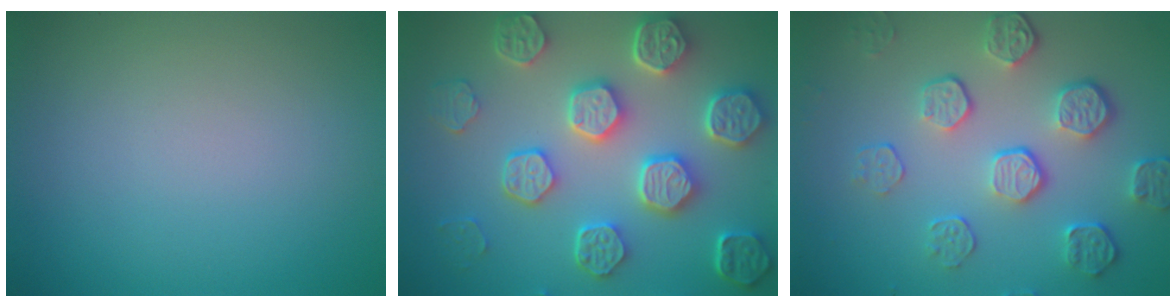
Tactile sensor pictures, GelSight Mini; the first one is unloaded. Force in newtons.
{"total": 8.0, "press": 6.4, "slide": 4.7}
{"total": 5.3, "press": 3.8, "slide": 3.7}